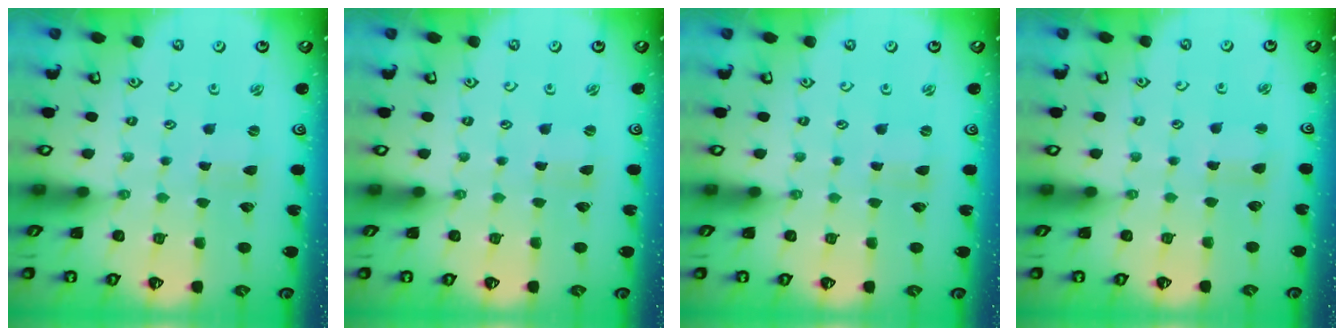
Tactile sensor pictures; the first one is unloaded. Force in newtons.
{"total": 0.0}
{"total": 0.0}
{"total": 1.7, "press": 1.6, "slide": 0.2}